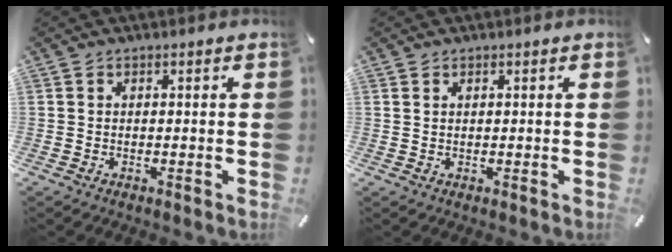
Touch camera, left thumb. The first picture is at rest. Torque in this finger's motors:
{"motor_torque": [0.12, -0.13, 0.01, 0.04, -0.03]}